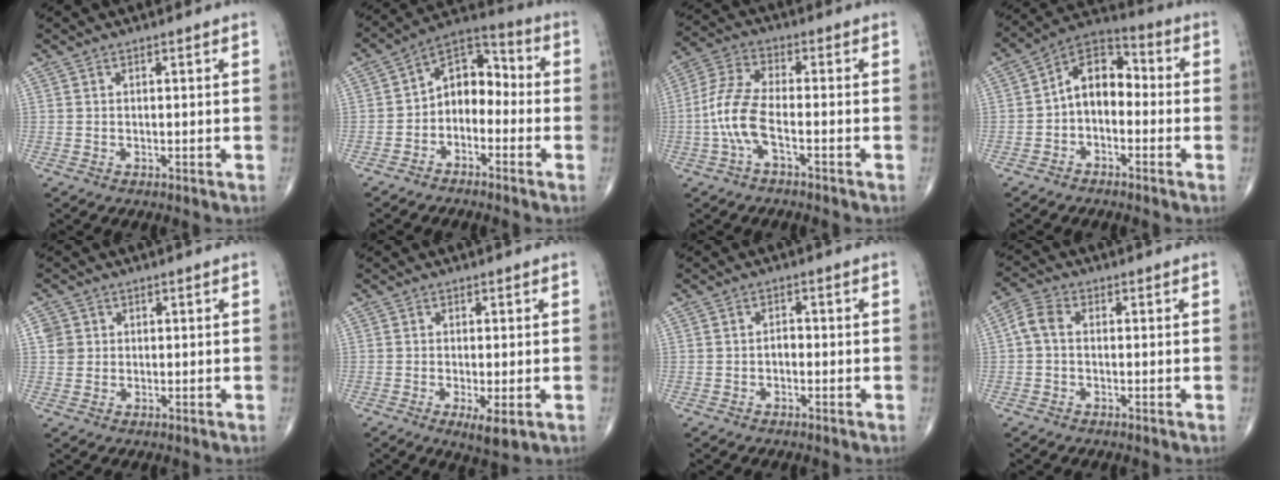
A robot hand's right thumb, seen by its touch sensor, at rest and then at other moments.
{"total": 9.3, "force": [-2.4, 6.5, 6.3], "torque": [-0.068, 0.053, -0.060]}
{"total": 8.4, "force": [-2.6, 2.9, 7.4], "torque": [-0.179, 0.032, -0.056]}
{"total": 9.4, "force": [-1.4, 6.3, 6.9], "torque": [-0.084, 0.042, -0.044]}
{"total": 3.0, "force": [0.7, 2.8, 0.7], "torque": [0.004, 0.000, 0.012]}
{"total": 4.2, "force": [-1.4, 1.1, 3.8], "torque": [-0.067, -0.013, -0.022]}
{"total": 1.4, "force": [-0.6, 0.9, 0.9], "torque": [-0.006, 0.005, -0.013]}
{"total": 4.0, "force": [-0.1, 2.6, 3.0], "torque": [-0.062, 0.012, -0.011]}